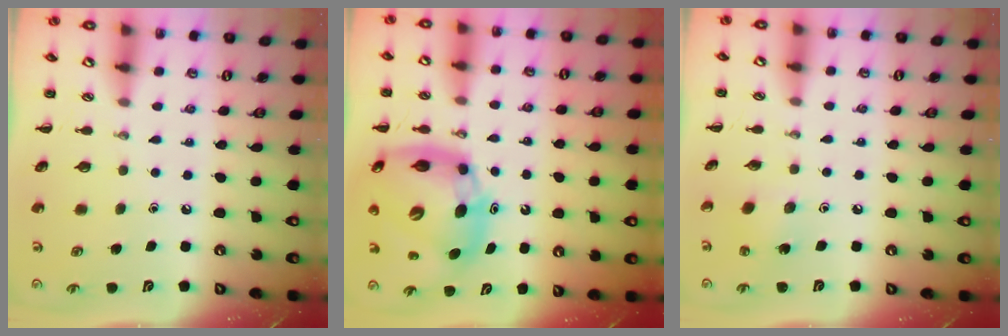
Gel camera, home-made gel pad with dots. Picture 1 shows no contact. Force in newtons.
{"total": 15.5, "press": 14.8, "slide": 4.5}
{"total": 2.4, "press": 2.2, "slide": 0.7}